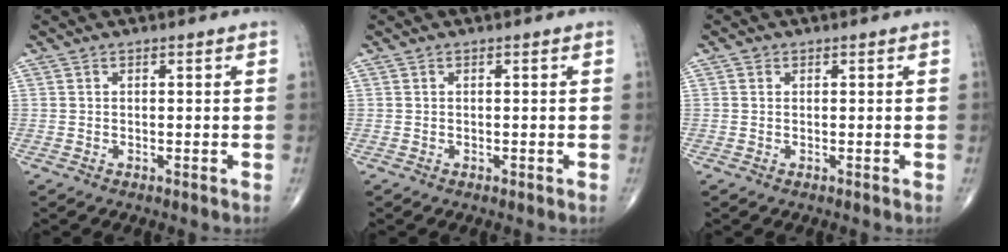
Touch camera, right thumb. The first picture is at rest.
{"total": 0.0}
{"total": 0.7, "force": [0.2, 0.6, 0.1], "torque": [0.002, 0.001, 0.002]}